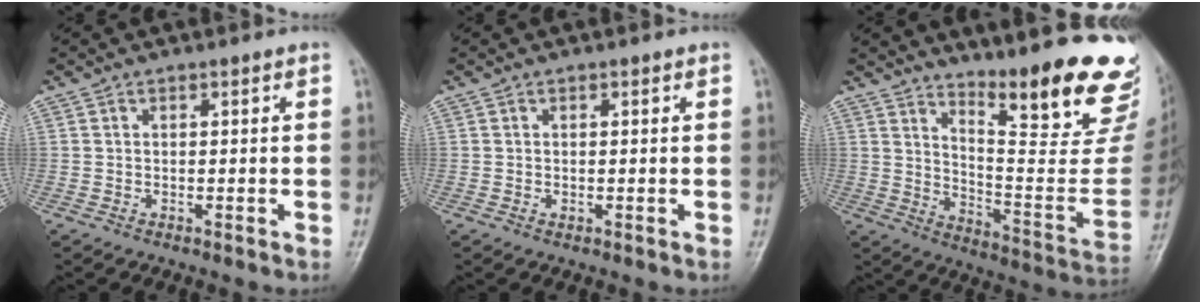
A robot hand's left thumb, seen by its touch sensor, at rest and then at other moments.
{"total": 0.6, "force": [0.0, 0.4, 0.4], "torque": [-0.006, -0.001, 0.000]}
{"total": 25.5, "force": [18.1, 5.5, 17.1], "torque": [-0.208, -0.134, 0.251]}